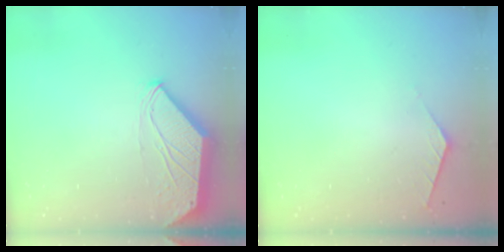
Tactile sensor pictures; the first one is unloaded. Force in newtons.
{"total": 2.1, "press": 2.0, "slide": 0.4}